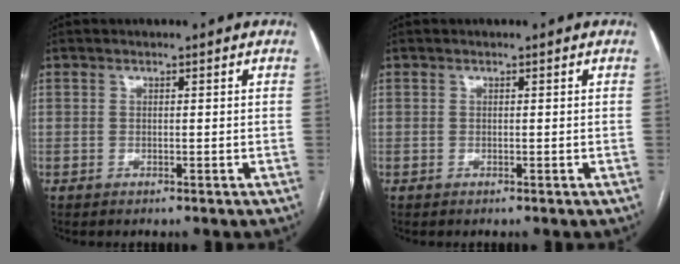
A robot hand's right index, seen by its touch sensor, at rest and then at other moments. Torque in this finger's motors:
{"motor_torque": [0.00, 0.00, 0.00, 0.00]}